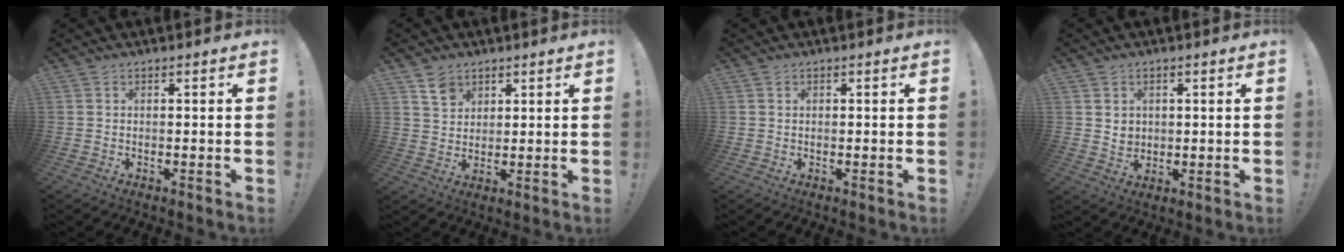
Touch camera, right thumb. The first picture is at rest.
{"total": 6.1, "force": [4.0, 4.2, 1.7], "torque": [-0.023, -0.020, 0.076]}
{"total": 0.6, "force": [0.3, 0.4, 0.2], "torque": [0.000, -0.001, 0.006]}
{"total": 4.0, "force": [1.6, 3.5, 1.0], "torque": [-0.012, -0.008, 0.029]}